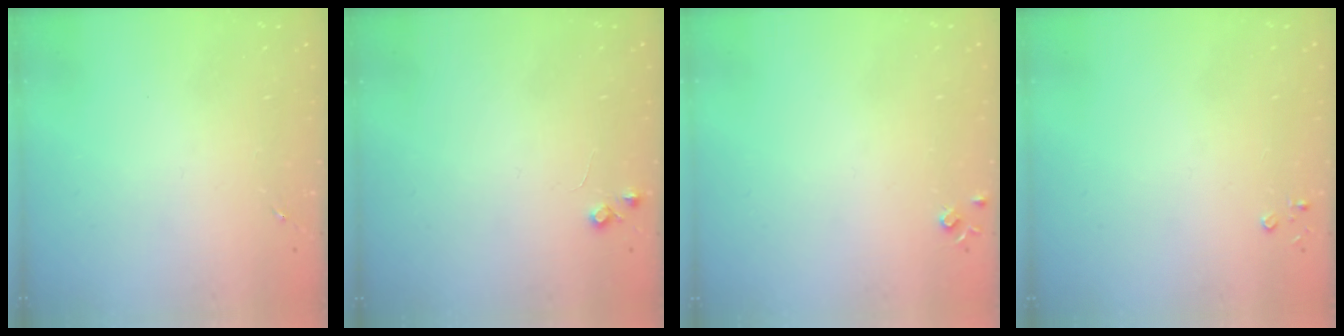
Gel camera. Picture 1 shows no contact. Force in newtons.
{"total": 4.9, "press": 4.8, "slide": 0.8}
{"total": 4.3, "press": 4.3, "slide": 0.7}
{"total": 2.2, "press": 2.2, "slide": 0.3}